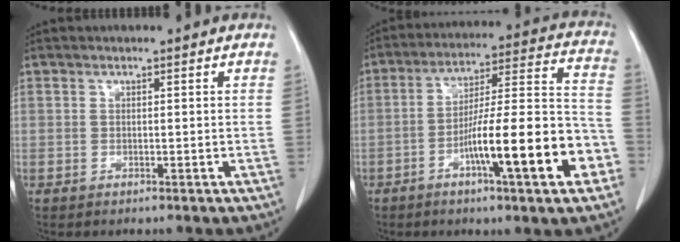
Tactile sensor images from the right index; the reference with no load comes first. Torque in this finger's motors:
{"motor_torque": [1.91, -0.23, 0.69, 0.21]}